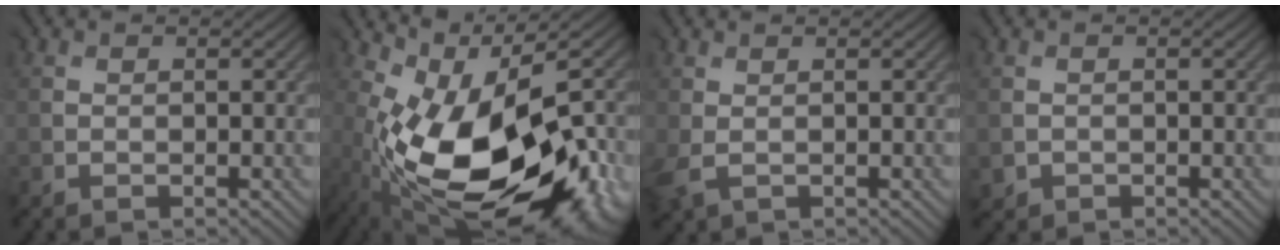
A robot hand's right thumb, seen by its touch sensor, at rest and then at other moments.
{"total": 16.8, "force": [-5.2, 8.1, 13.7], "torque": [-0.200, -0.011, -0.078]}
{"total": 1.2, "force": [0.5, 0.6, 0.9], "torque": [-0.031, 0.005, 0.006]}
{"total": 1.2, "force": [0.0, 0.9, -0.8], "torque": [0.019, -0.002, 0.000]}